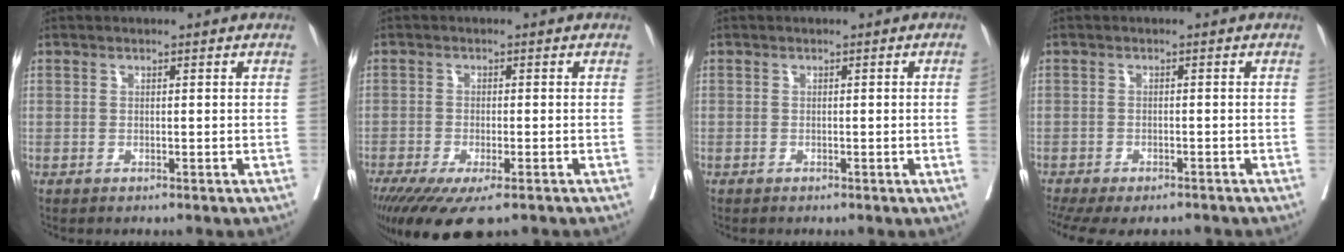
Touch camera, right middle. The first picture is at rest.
{"total": 11.4, "force": [-8.2, 2.8, 7.5], "torque": [-0.124, -0.024, -0.131]}
{"total": 1.1, "force": [-0.2, -0.5, 1.0], "torque": [-0.002, 0.002, -0.003]}
{"total": 11.3, "force": [-9.2, 4.2, 5.0], "torque": [-0.113, -0.007, -0.123]}